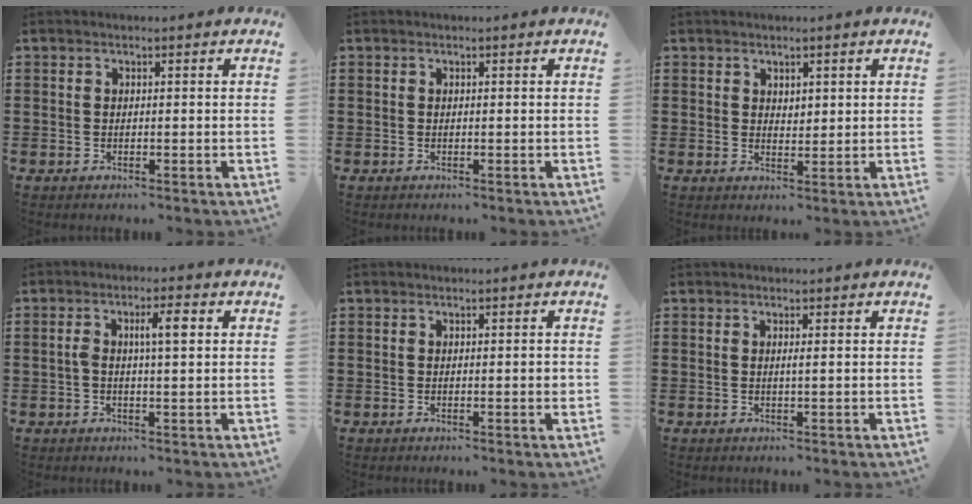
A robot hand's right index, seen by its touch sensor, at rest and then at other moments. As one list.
[{"total": 0.0}, {"total": 1.3, "force": [0.9, 0.9, 0.4], "torque": [-0.001, 0.002, 0.015]}, {"total": 4.1, "force": [0.6, 0.9, 4.0], "torque": [-0.068, 0.003, 0.004]}, {"total": 0.9, "force": [-0.1, 0.2, 0.9], "torque": [-0.016, -0.001, -0.001]}, {"total": 0.7, "force": [0.1, -0.1, 0.7], "torque": [-0.013, -0.004, 0.002]}]